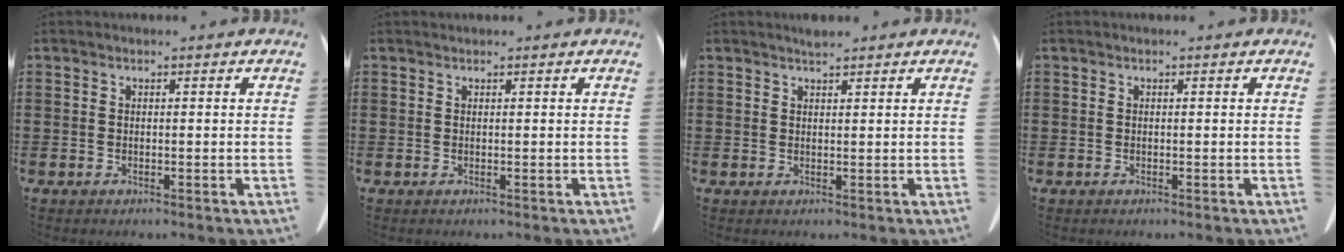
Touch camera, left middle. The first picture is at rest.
{"total": 0.0}
{"total": 1.3, "force": [1.2, 0.2, 0.5], "torque": [-0.012, -0.001, 0.023]}
{"total": 0.0}